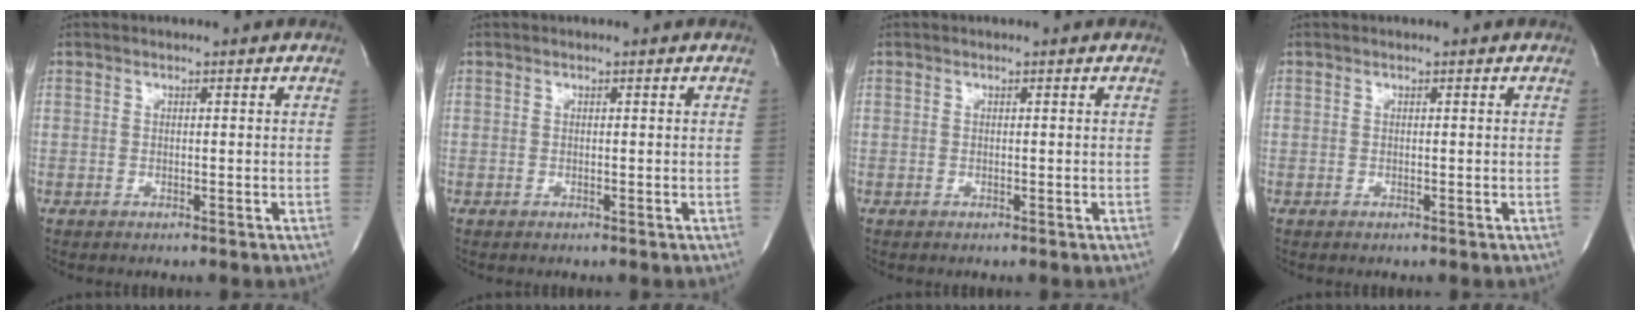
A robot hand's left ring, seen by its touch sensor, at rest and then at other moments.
{"total": 0.0}
{"total": 0.0}
{"total": 0.0}